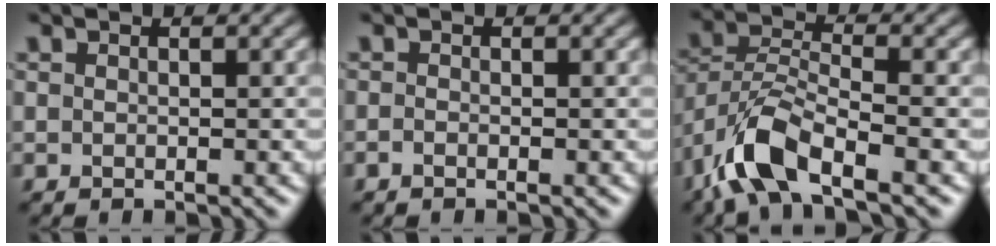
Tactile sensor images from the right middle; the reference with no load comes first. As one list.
[{"total": 0.5, "force": [-0.4, 0.2, 0.3], "torque": [-0.006, -0.003, -0.007]}, {"total": 7.3, "force": [-4.5, 2.7, 5.0], "torque": [-0.100, -0.001, -0.097]}]